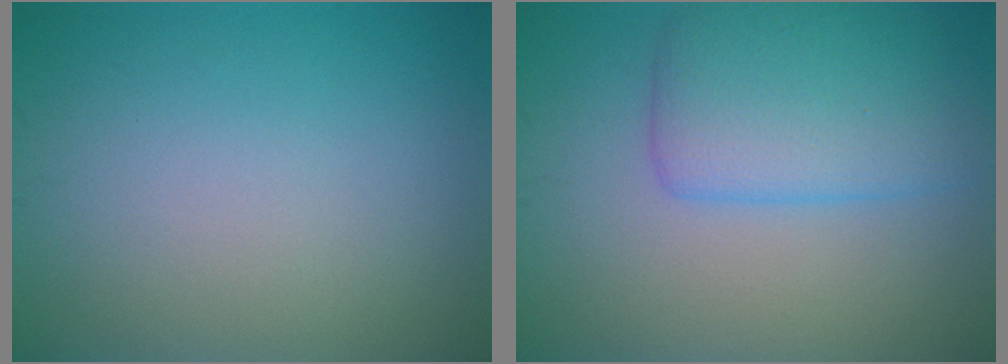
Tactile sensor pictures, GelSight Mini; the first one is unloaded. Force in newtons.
{"total": 5.2, "press": 5.2, "slide": 0.3}